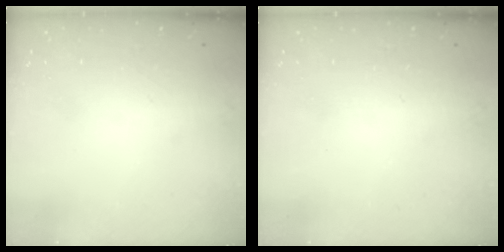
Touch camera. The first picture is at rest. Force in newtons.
{"total": 0.0}